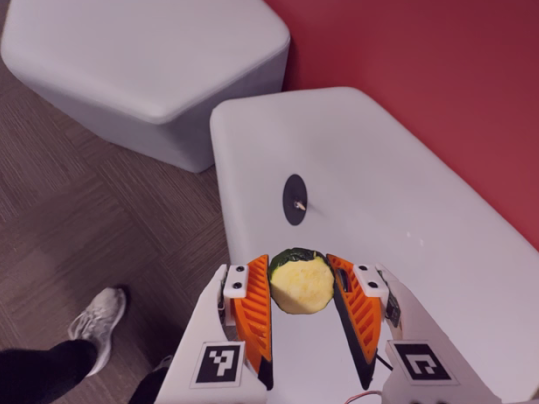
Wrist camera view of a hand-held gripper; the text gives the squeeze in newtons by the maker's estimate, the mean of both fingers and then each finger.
{"total": 10.6, "left": 11.2, "right": 10.1}